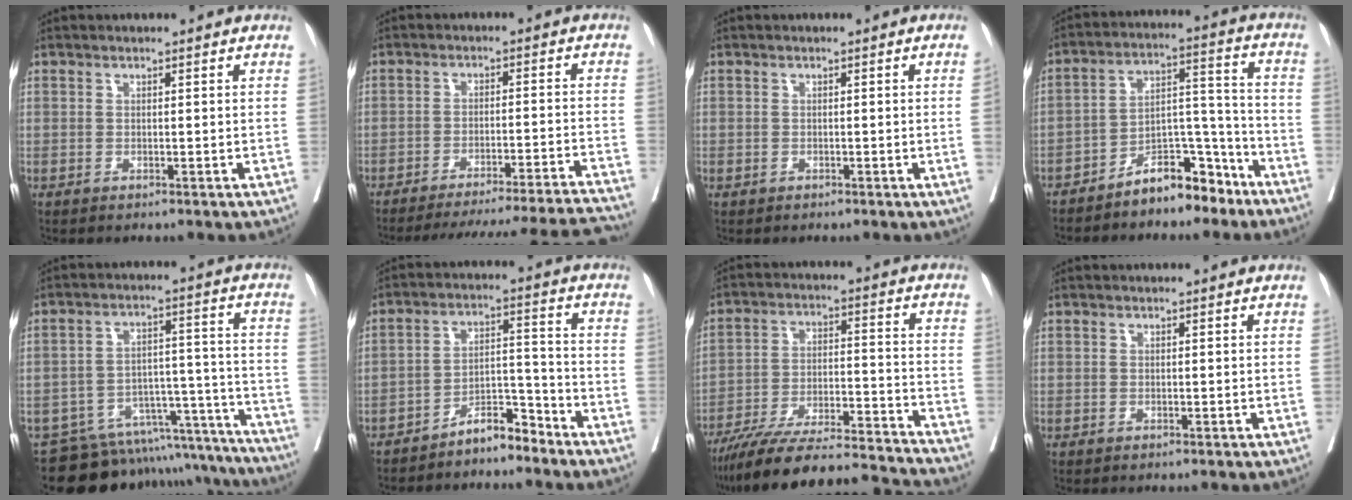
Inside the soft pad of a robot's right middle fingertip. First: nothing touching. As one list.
[{"total": 23.3, "force": [-21.9, -1.5, 7.8], "torque": [-0.082, -0.024, -0.286]}, {"total": 0.9, "force": [-0.2, -0.2, 0.9], "torque": [-0.014, 0.002, -0.002]}, {"total": 9.5, "force": [-7.5, 3.6, 4.6], "torque": [-0.074, 0.037, -0.130]}, {"total": 22.2, "force": [-20.8, 5.9, 4.8], "torque": [-0.036, 0.045, -0.276]}, {"total": 5.7, "force": [-5.1, 1.3, 2.1], "torque": [-0.030, 0.016, -0.092]}, {"total": 20.9, "force": [-19.4, 0.8, 7.8], "torque": [-0.128, -0.009, -0.303]}, {"total": 0.0}]